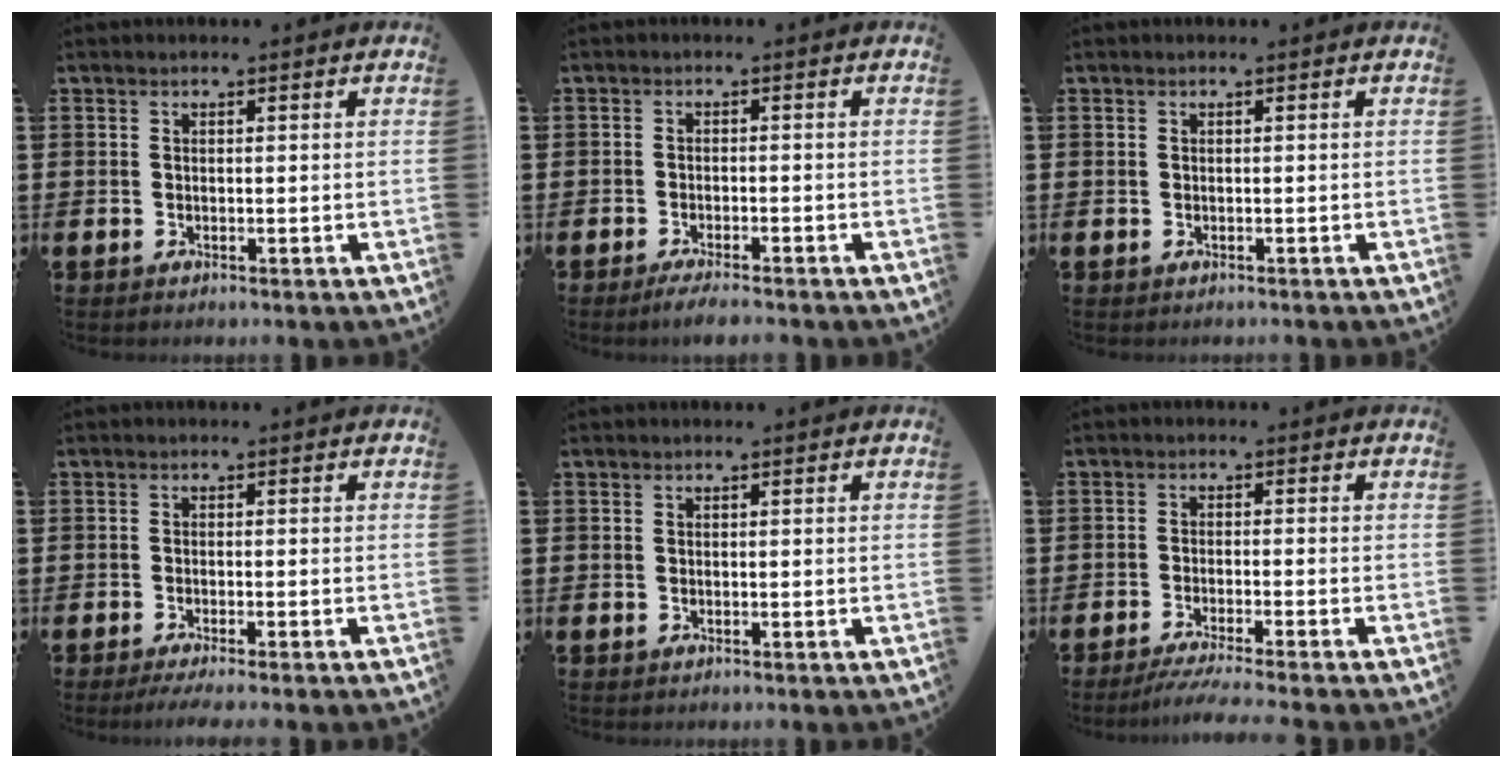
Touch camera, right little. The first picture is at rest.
{"total": 1.7, "force": [-1.4, 0.0, 1.0], "torque": [-0.014, 0.004, -0.027]}
{"total": 0.0}
{"total": 1.1, "force": [-0.7, -0.1, 0.9], "torque": [-0.011, 0.000, -0.012]}
{"total": 0.0}
{"total": 2.6, "force": [-2.0, -0.3, 1.5], "torque": [-0.022, -0.003, -0.037]}